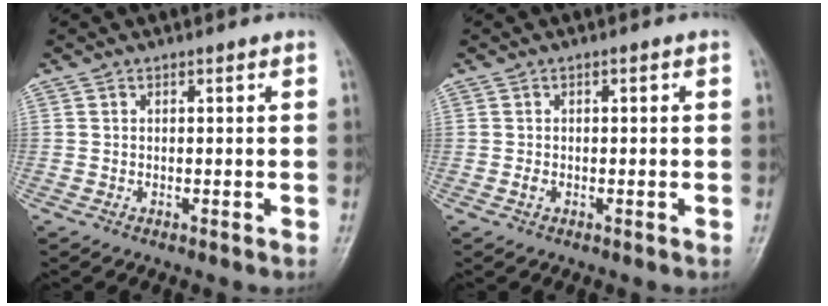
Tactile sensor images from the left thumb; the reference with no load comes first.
{"total": 1.3, "force": [-0.3, 0.7, 1.0], "torque": [-0.021, 0.007, -0.005]}